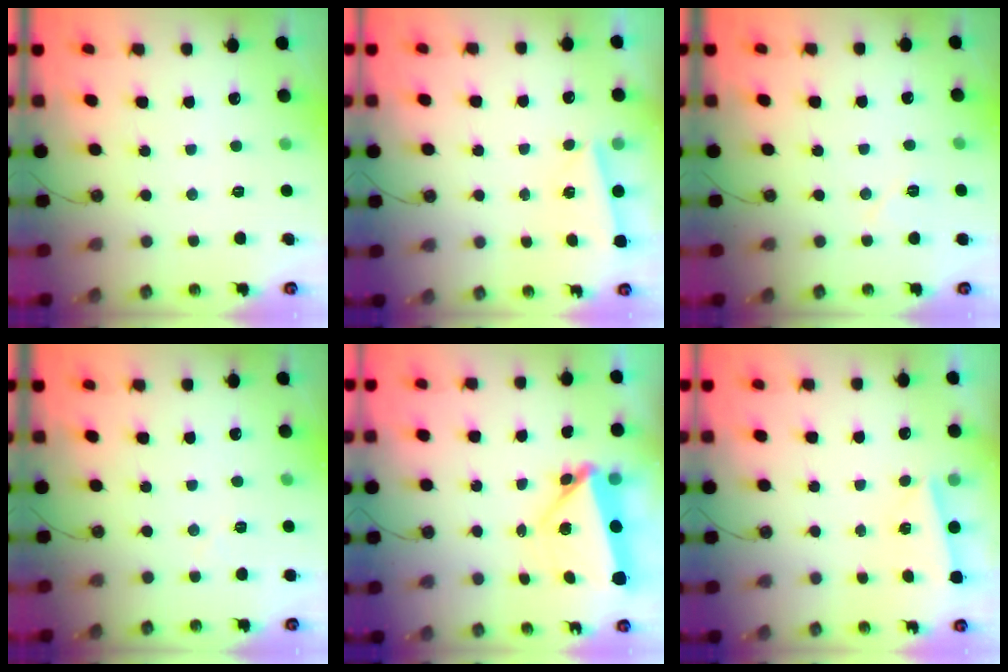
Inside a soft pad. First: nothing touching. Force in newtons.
{"total": 2.2, "press": 2.2, "slide": 0.2}
{"total": 6.7, "press": 5.9, "slide": 3.3}
{"total": 3.3, "press": 2.8, "slide": 1.7}
{"total": 5.8, "press": 4.9, "slide": 3.1}
{"total": 2.2, "press": 2.2, "slide": 0.2}